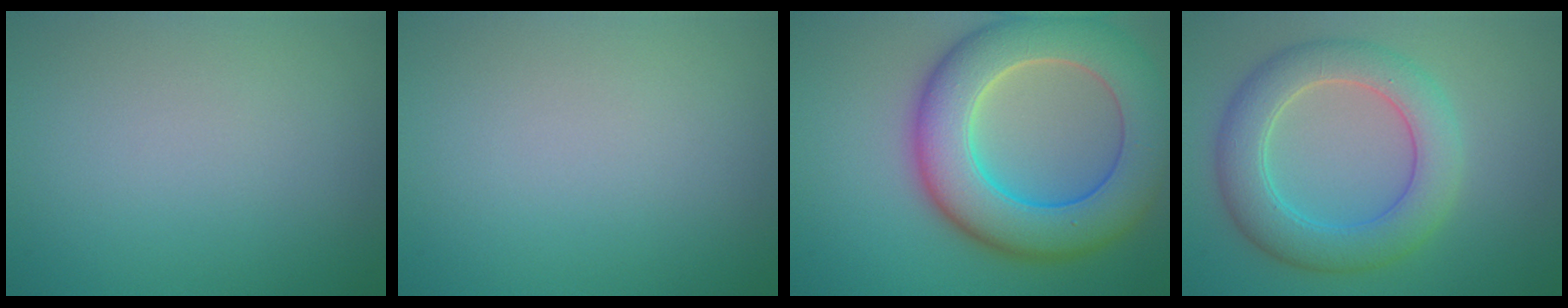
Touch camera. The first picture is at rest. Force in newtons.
{"total": 0.0}
{"total": 11.0, "press": 11.0, "slide": 0.6}
{"total": 6.1, "press": 6.1, "slide": 0.1}